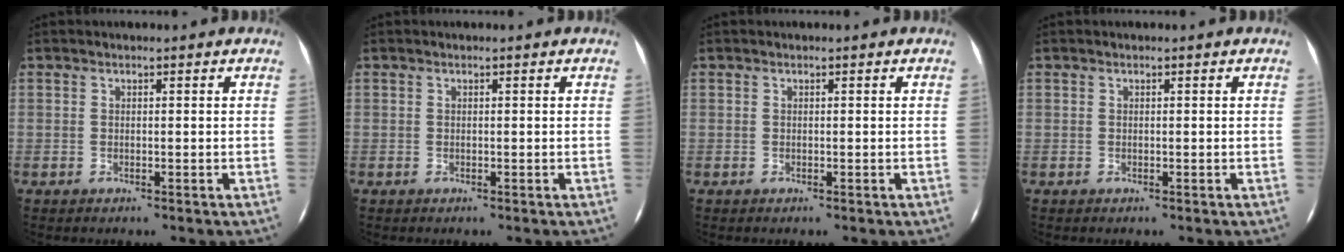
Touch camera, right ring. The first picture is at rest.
{"total": 0.0}
{"total": 0.0}
{"total": 0.0}